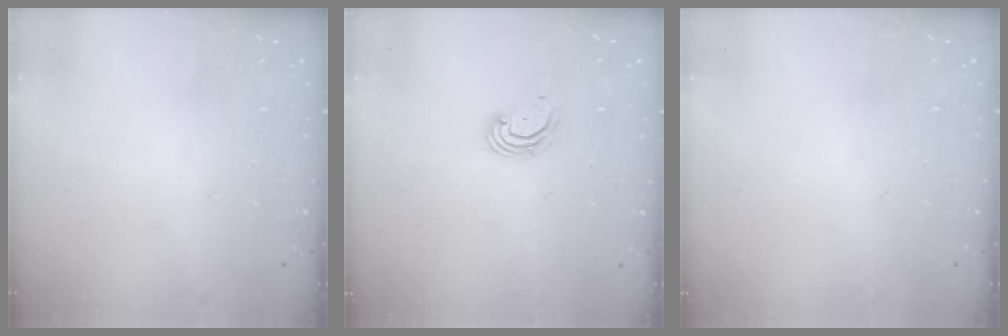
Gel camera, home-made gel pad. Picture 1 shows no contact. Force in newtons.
{"total": 2.8, "press": 2.8, "slide": 0.2}
{"total": 0.0}